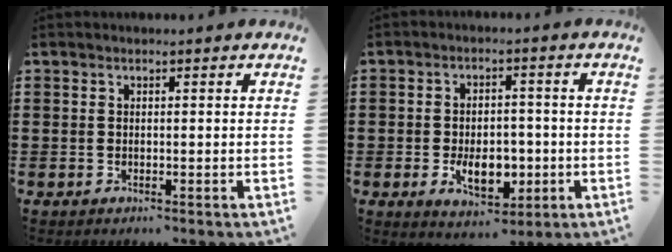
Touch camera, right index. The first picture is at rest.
{"total": 7.0, "force": [-2.0, 4.3, 5.1], "torque": [-0.071, -0.004, -0.038]}